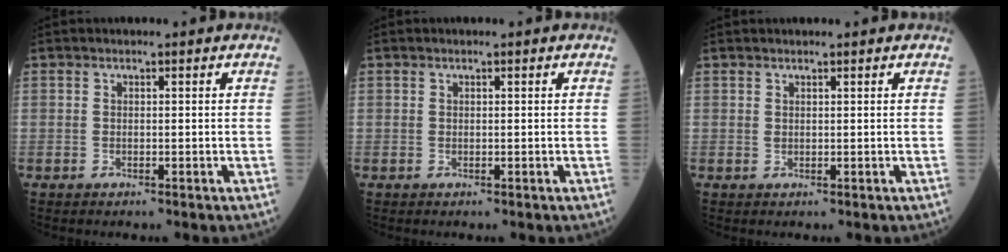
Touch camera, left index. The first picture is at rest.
{"total": 0.0}
{"total": 1.0, "force": [0.9, 0.3, 0.4], "torque": [-0.009, 0.014, 0.017]}